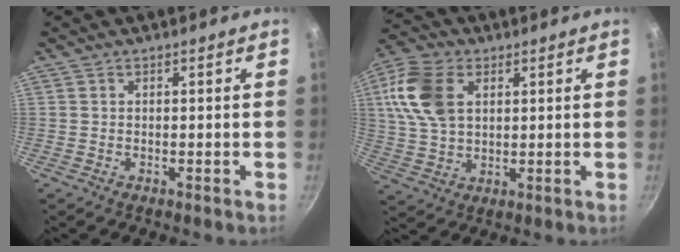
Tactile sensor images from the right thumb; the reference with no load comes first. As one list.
[{"total": 13.2, "force": [3.7, 8.6, 9.3], "torque": [-0.172, 0.003, 0.068]}]